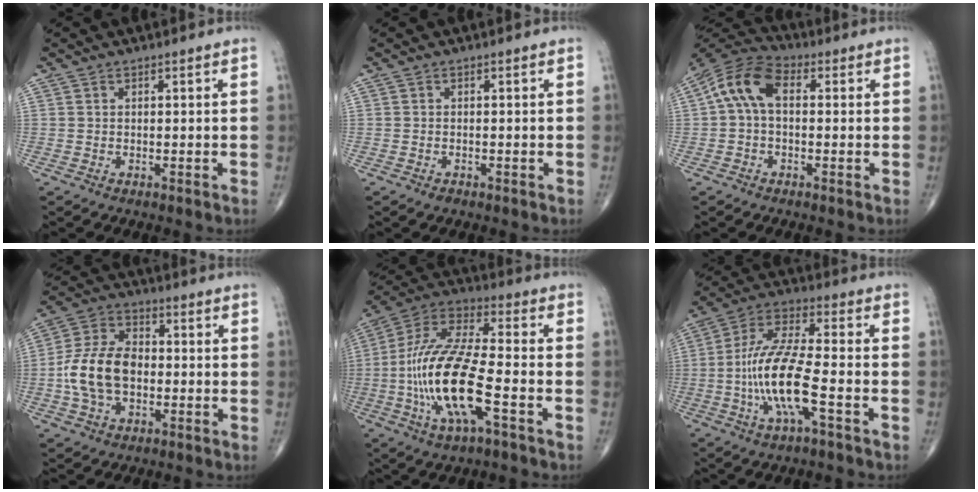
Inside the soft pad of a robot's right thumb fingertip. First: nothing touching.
{"total": 0.9, "force": [-0.6, 0.5, 0.4], "torque": [-0.006, 0.003, -0.008]}
{"total": 9.5, "force": [0.9, 5.8, 7.5], "torque": [-0.141, 0.028, 0.003]}
{"total": 12.9, "force": [-1.7, 8.5, 9.6], "torque": [-0.182, 0.030, -0.037]}
{"total": 19.4, "force": [-5.1, 6.1, 17.8], "torque": [-0.378, 0.029, -0.093]}
{"total": 14.1, "force": [-3.9, 3.5, 13.1], "torque": [-0.279, 0.031, -0.077]}